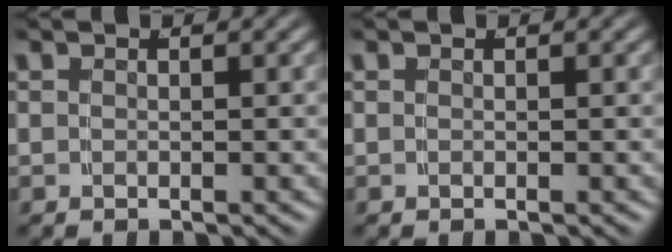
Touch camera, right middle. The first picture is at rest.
{"total": 0.0}